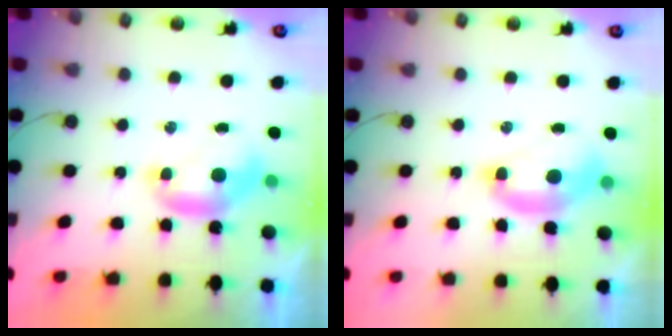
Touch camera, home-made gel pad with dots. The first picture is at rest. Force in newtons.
{"total": 2.6, "press": 2.5, "slide": 0.5}